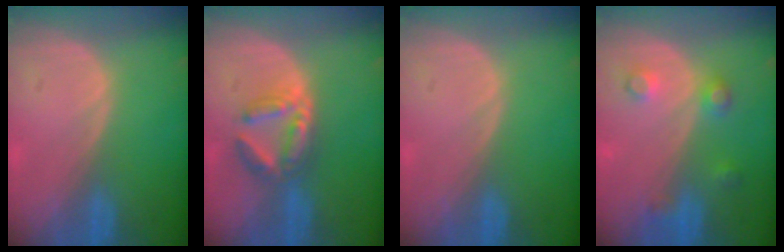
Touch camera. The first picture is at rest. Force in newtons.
{"total": 6.0, "press": 5.7, "slide": 1.7}
{"total": 0.0}
{"total": 3.8, "press": 3.8, "slide": 0.1}